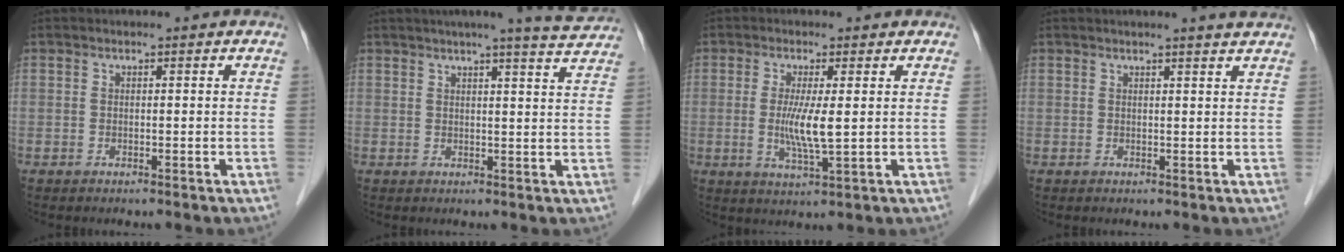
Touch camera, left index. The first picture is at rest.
{"total": 9.1, "force": [8.2, -0.6, 4.0], "torque": [-0.053, -0.001, 0.083]}
{"total": 5.2, "force": [0.2, 0.2, 5.2], "torque": [-0.110, -0.014, 0.005]}
{"total": 4.0, "force": [3.5, -0.5, 1.7], "torque": [-0.025, 0.003, 0.033]}